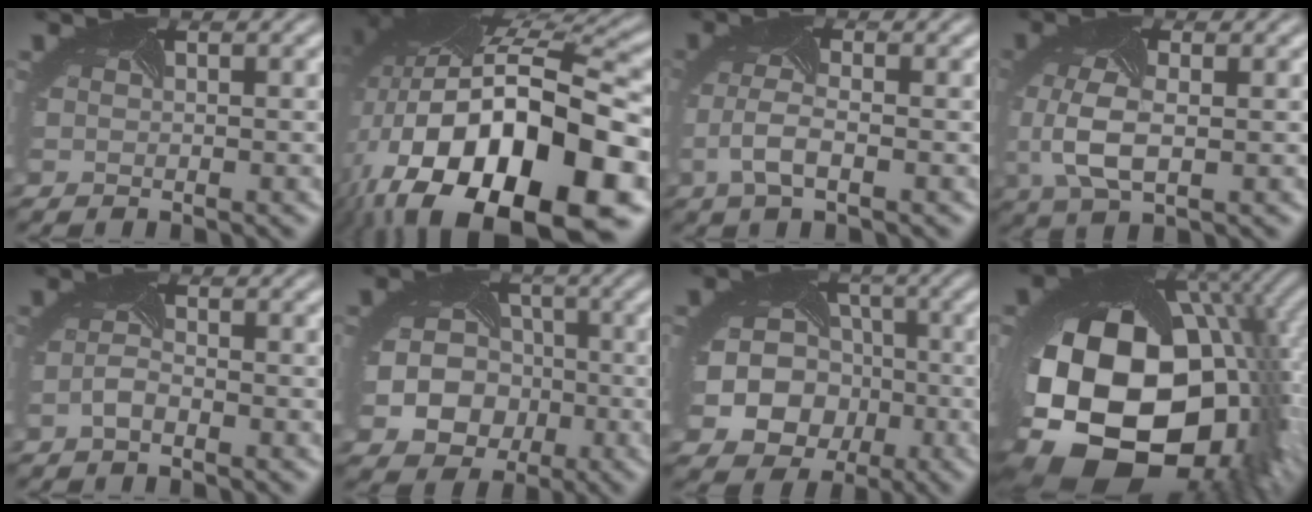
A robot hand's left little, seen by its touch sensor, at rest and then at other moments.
{"total": 19.0, "force": [-5.8, 9.5, 15.4], "torque": [-0.251, -0.051, -0.064]}
{"total": 2.7, "force": [-1.4, 0.7, 2.2], "torque": [-0.067, -0.003, -0.021]}
{"total": 4.5, "force": [-1.0, 2.3, 3.8], "torque": [-0.103, -0.006, -0.011]}
{"total": 1.6, "force": [-1.5, 0.1, 0.5], "torque": [-0.023, -0.002, -0.024]}
{"total": 8.1, "force": [-2.4, 7.0, 3.2], "torque": [-0.056, -0.019, -0.043]}
{"total": 12.2, "force": [-3.6, 10.8, 4.5], "torque": [-0.103, -0.024, -0.070]}
{"total": 21.1, "force": [-3.2, 14.1, 15.4], "torque": [-0.299, -0.080, -0.013]}